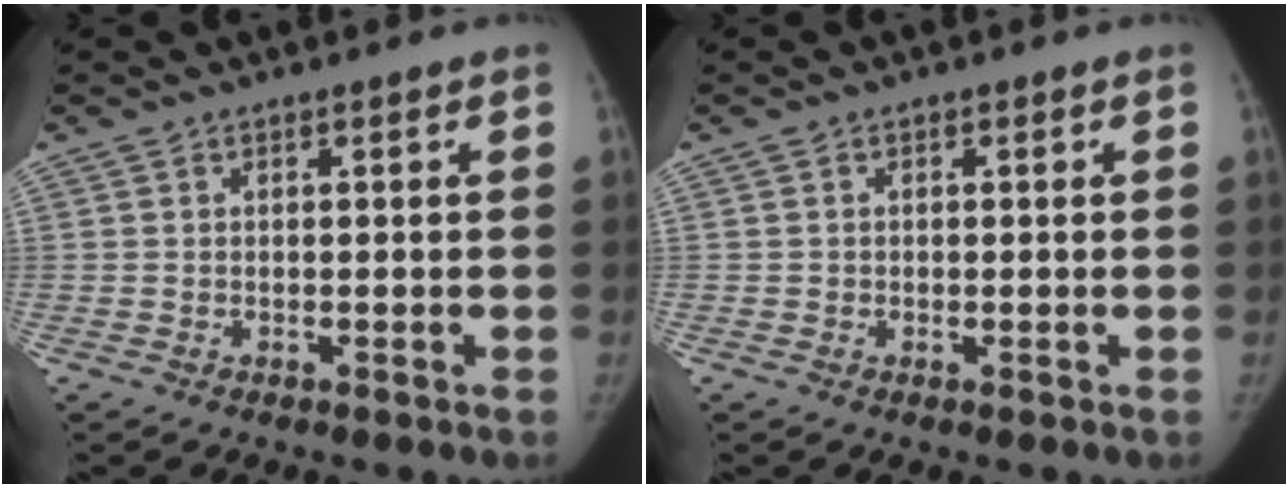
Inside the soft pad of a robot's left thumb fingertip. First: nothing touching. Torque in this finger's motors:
{"motor_torque": [-0.12, -0.11, 0.21, -0.19, 0.00]}